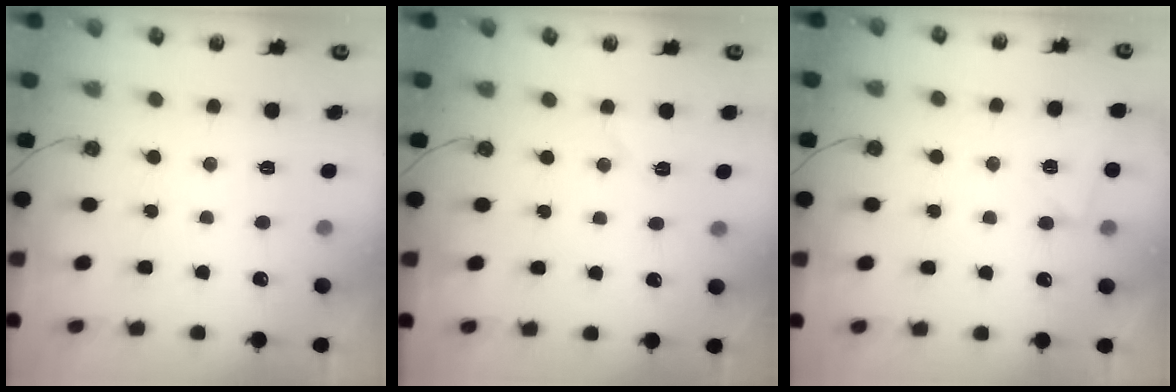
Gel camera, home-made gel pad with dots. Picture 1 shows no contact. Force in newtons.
{"total": 5.1, "press": 4.9, "slide": 1.4}
{"total": 5.1, "press": 5.1, "slide": 0.5}